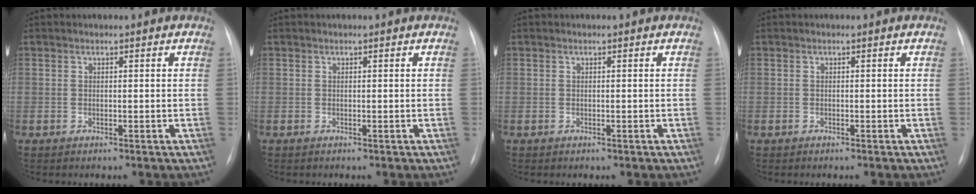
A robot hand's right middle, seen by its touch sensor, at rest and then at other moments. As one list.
[{"total": 0.0}, {"total": 0.0}, {"total": 0.0}]